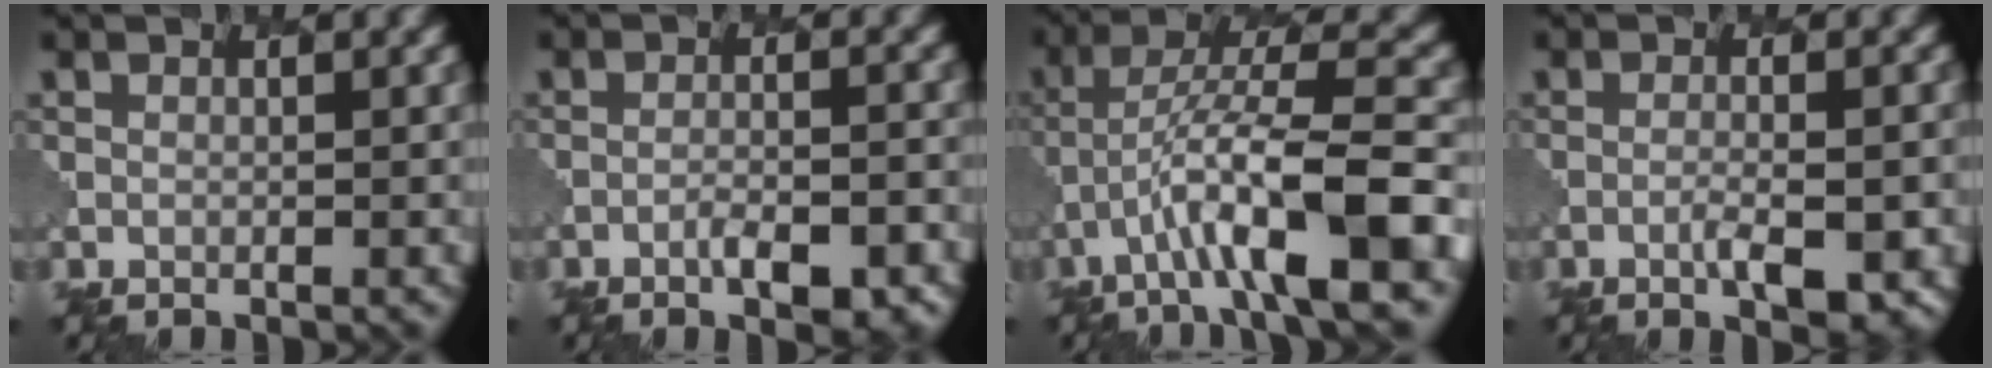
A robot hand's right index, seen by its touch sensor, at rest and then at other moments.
{"total": 3.7, "force": [-2.1, 0.9, 2.9], "torque": [-0.053, 0.000, -0.028]}
{"total": 9.6, "force": [-3.8, 2.1, 8.6], "torque": [-0.153, 0.019, -0.060]}
{"total": 3.7, "force": [-1.4, 0.9, 3.3], "torque": [-0.061, -0.004, -0.016]}